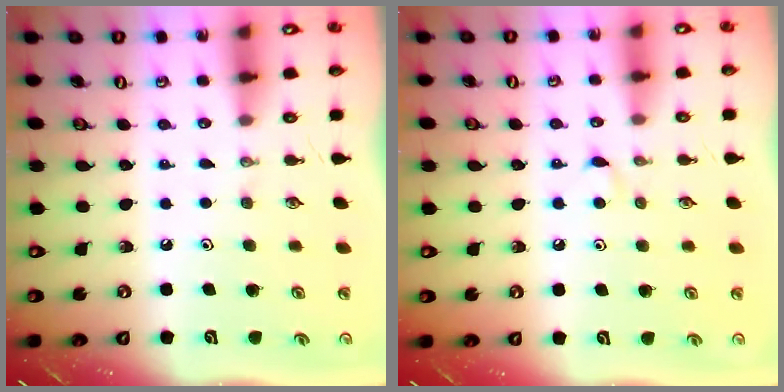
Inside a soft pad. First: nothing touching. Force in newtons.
{"total": 3.7, "press": 3.6, "slide": 0.5}